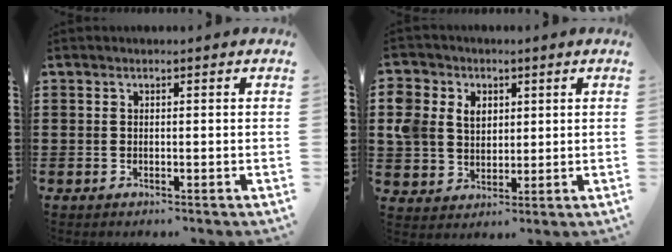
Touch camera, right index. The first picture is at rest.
{"total": 7.1, "force": [2.1, 6.1, 3.0], "torque": [-0.102, 0.015, 0.035]}